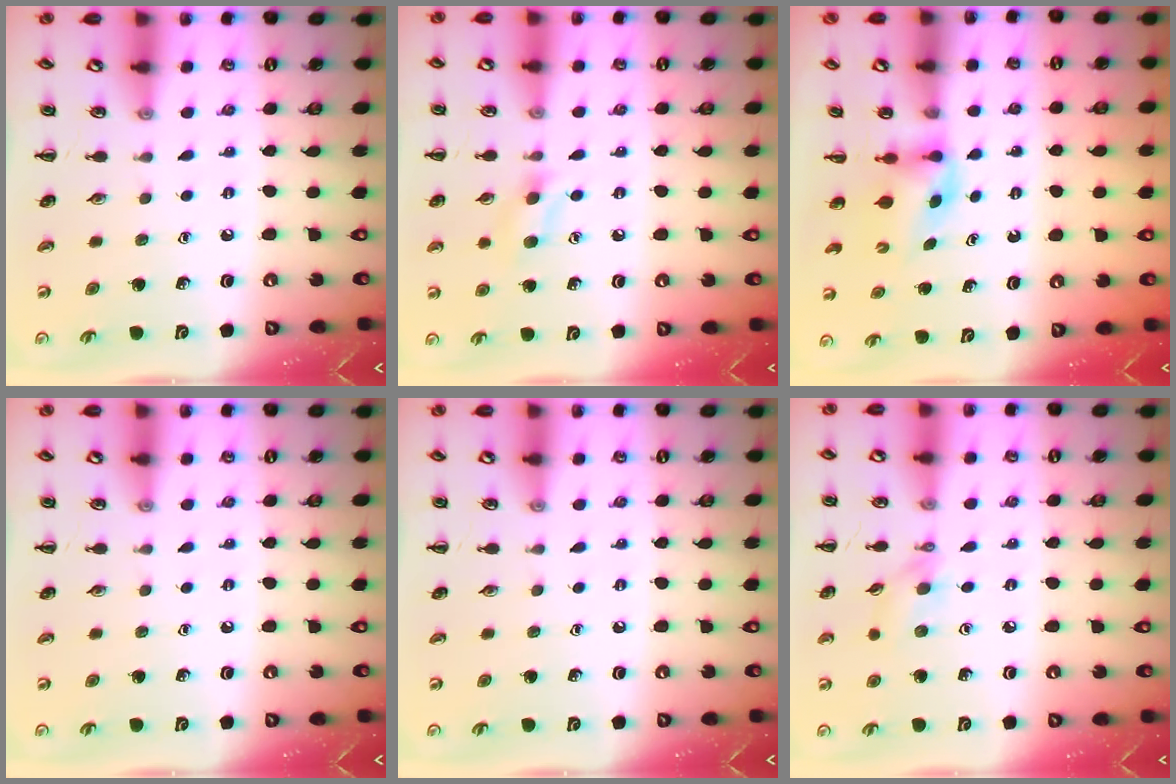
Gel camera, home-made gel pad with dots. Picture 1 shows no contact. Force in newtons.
{"total": 6.2, "press": 5.9, "slide": 1.8}
{"total": 2.9, "press": 2.7, "slide": 1.0}
{"total": 0.0}
{"total": 0.0}
{"total": 4.6, "press": 4.5, "slide": 0.8}